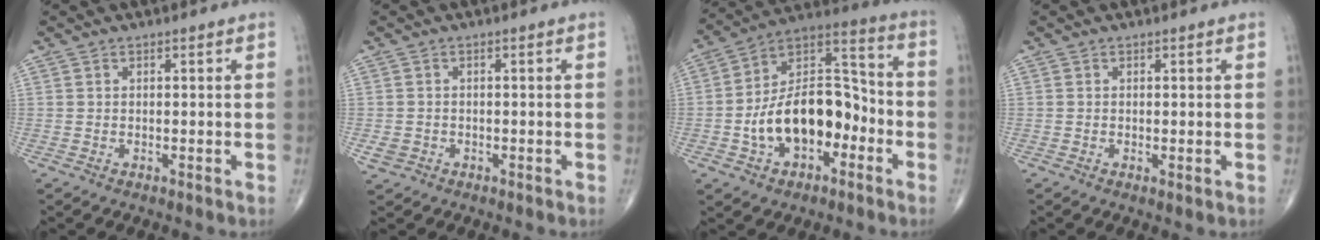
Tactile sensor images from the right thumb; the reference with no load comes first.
{"total": 2.0, "force": [-0.7, 1.8, 0.7], "torque": [-0.010, 0.006, -0.009]}
{"total": 18.2, "force": [-5.0, 10.9, 13.7], "torque": [-0.199, 0.055, -0.087]}
{"total": 0.7, "force": [-0.1, 0.2, 0.7], "torque": [-0.014, -0.004, -0.002]}